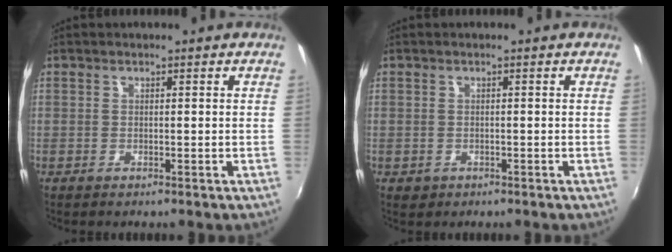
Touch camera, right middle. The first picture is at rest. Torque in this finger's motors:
{"motor_torque": [0.40, -0.20, 0.03, 0.00]}